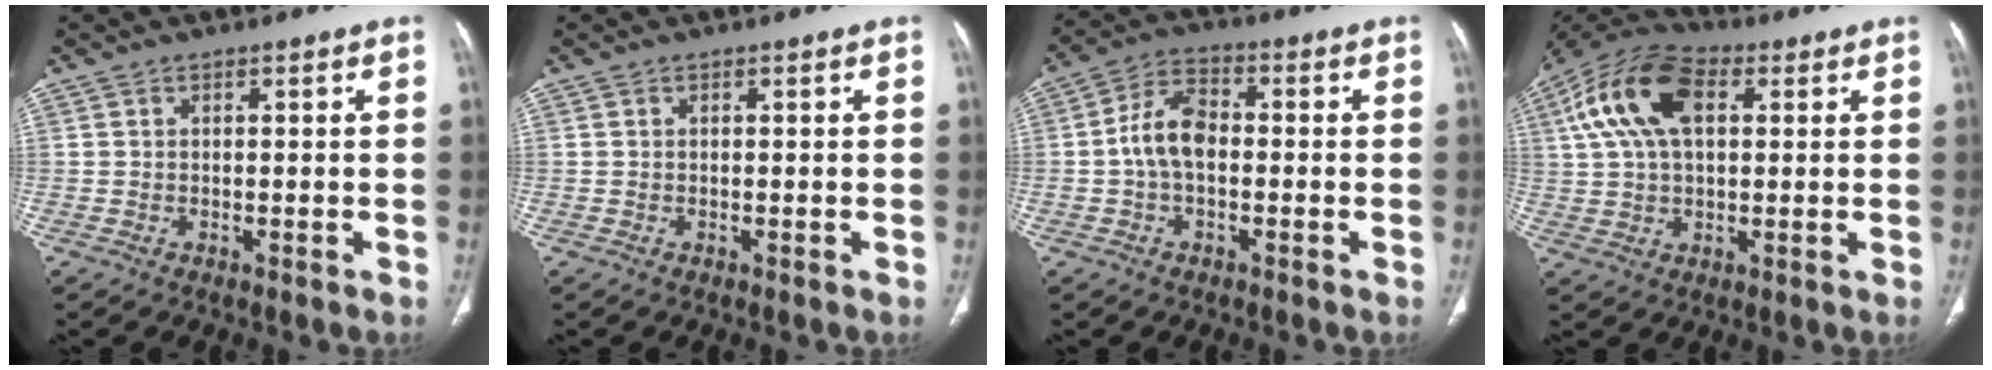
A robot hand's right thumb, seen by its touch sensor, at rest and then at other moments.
{"total": 0.0}
{"total": 7.8, "force": [-0.8, 4.7, 6.1], "torque": [-0.107, 0.025, -0.024]}
{"total": 15.1, "force": [4.3, 8.6, 11.6], "torque": [-0.223, 0.023, 0.072]}